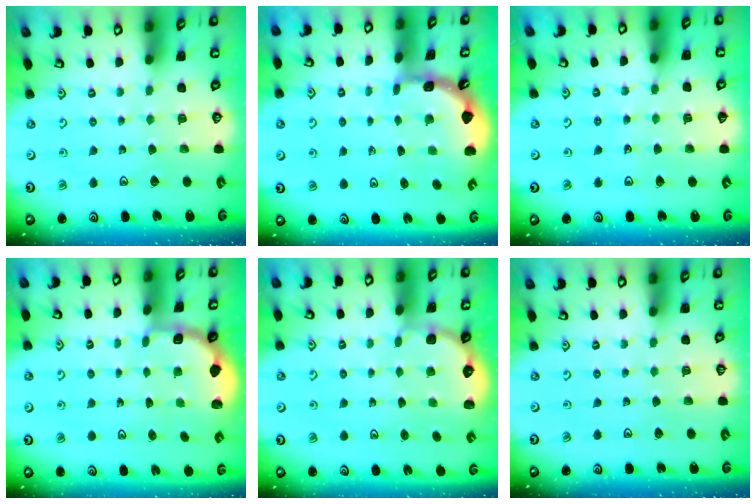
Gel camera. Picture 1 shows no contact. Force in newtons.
{"total": 1.7, "press": 1.6, "slide": 0.1}
{"total": 3.2, "press": 3.2, "slide": 0.3}
{"total": 1.8, "press": 1.6, "slide": 0.7}
{"total": 2.2, "press": 1.1, "slide": 1.9}
{"total": 0.0}